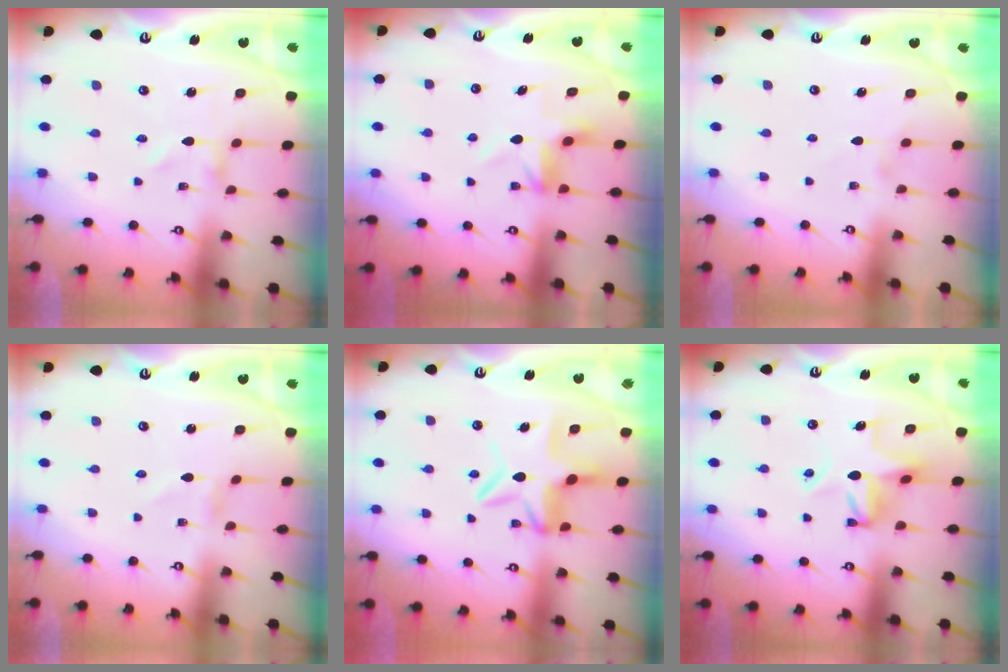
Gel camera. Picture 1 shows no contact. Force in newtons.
{"total": 5.2, "press": 5.2, "slide": 0.2}
{"total": 1.4, "press": 1.4, "slide": 0.3}
{"total": 0.7, "press": 0.7, "slide": 0.2}
{"total": 9.1, "press": 9.0, "slide": 1.3}
{"total": 7.7, "press": 7.7, "slide": 1.1}